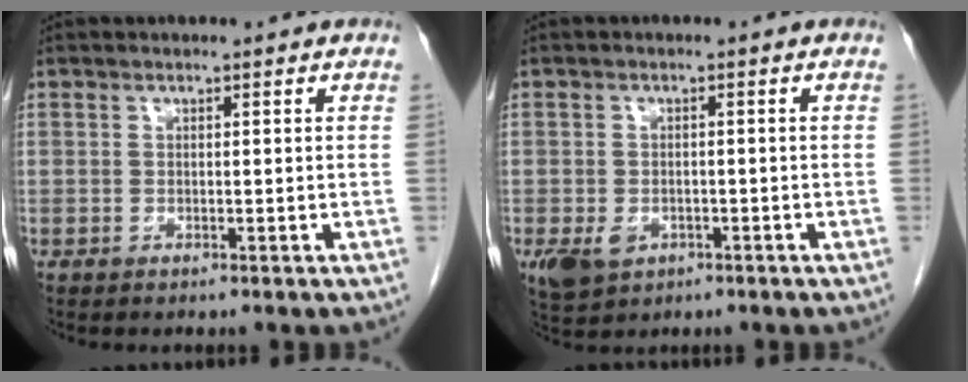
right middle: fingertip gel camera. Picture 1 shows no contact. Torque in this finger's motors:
{"motor_torque": [0.67, -0.38, 0.09, 0.04]}